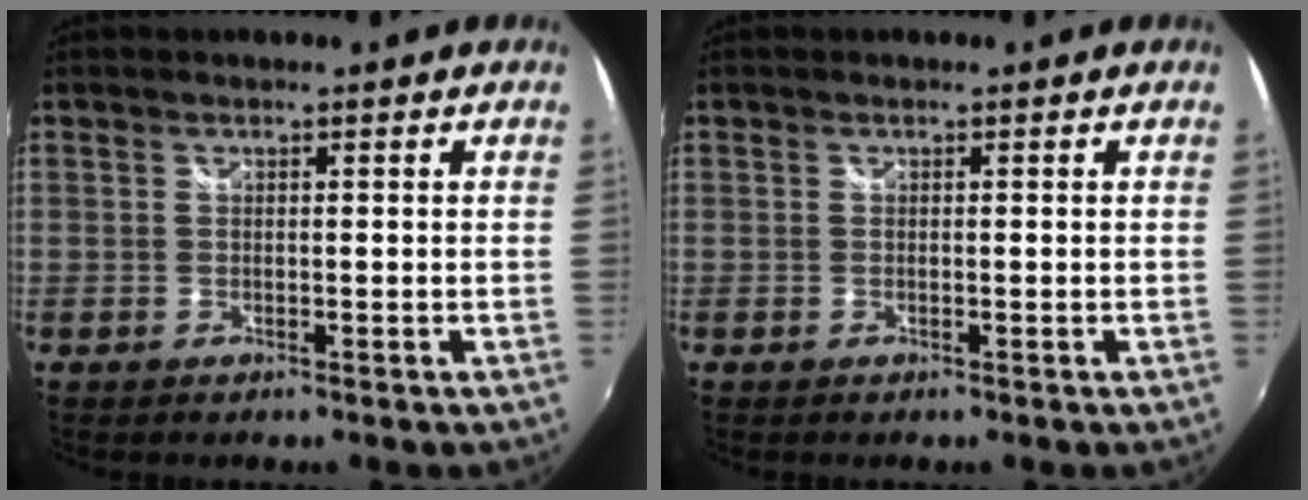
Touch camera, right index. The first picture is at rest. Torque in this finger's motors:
{"motor_torque": [-0.08, 0.08, 0.02, 0.00]}